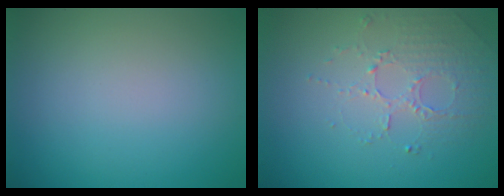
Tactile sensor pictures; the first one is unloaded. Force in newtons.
{"total": 1.9, "press": 1.5, "slide": 1.1}